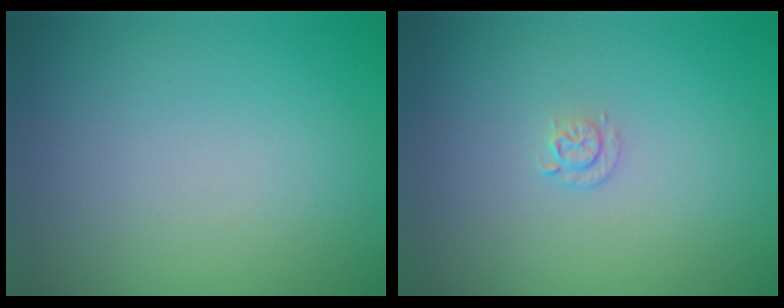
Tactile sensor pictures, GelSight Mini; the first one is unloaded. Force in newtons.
{"total": 0.9, "press": 0.6, "slide": 0.6}